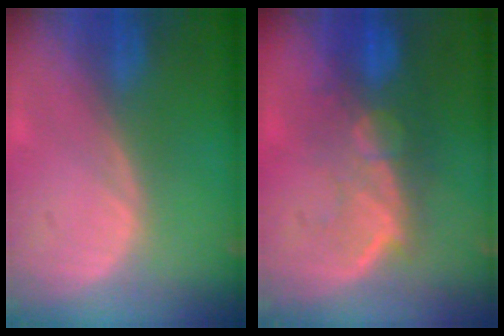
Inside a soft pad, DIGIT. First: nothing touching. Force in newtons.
{"total": 9.7, "press": 8.4, "slide": 5.0}